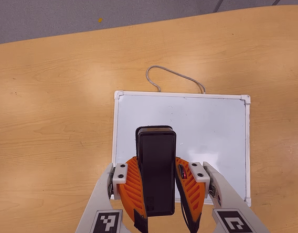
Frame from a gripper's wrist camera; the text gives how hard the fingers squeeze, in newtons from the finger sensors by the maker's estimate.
{"total": 6.9, "left": 6.1, "right": 7.7}